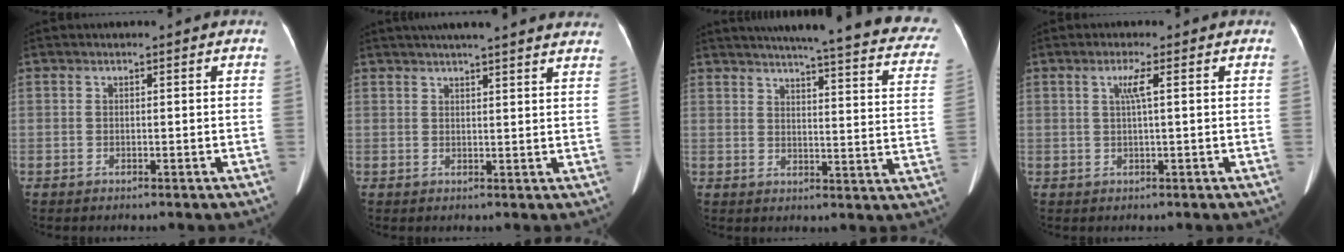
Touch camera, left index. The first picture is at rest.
{"total": 18.8, "force": [16.7, 1.5, 8.5], "torque": [-0.126, 0.023, 0.199]}
{"total": 29.3, "force": [25.5, 3.3, 14.1], "torque": [-0.177, -0.058, 0.281]}
{"total": 2.4, "force": [0.6, -0.3, 2.3], "torque": [-0.049, 0.005, 0.012]}